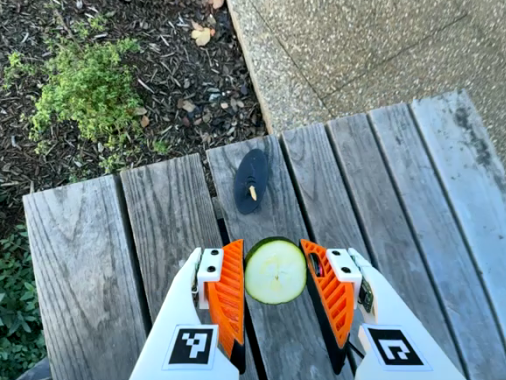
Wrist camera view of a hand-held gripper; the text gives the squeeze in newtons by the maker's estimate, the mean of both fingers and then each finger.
{"total": 5.9, "left": 6.1, "right": 5.8}